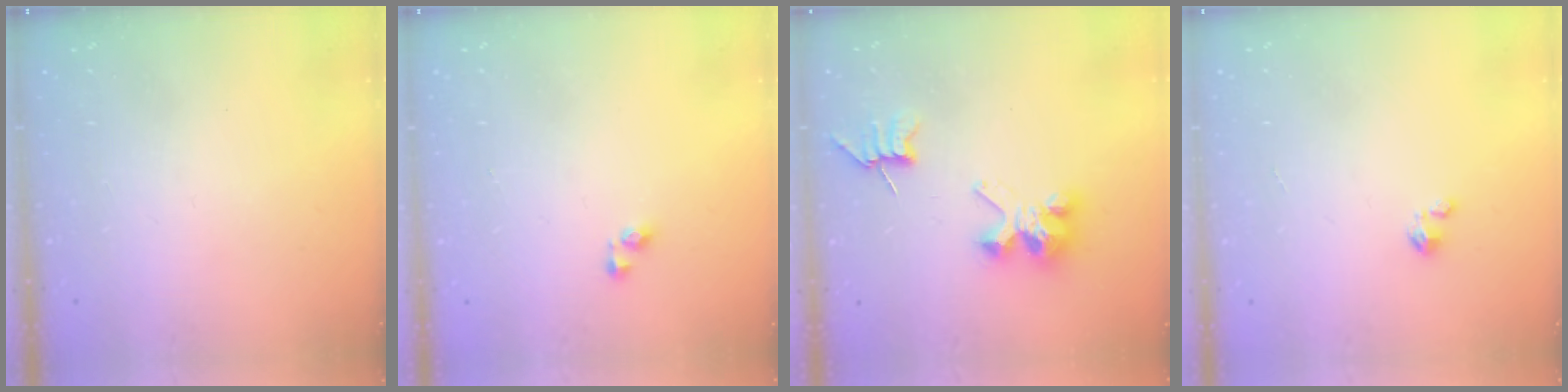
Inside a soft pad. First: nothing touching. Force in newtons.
{"total": 3.1, "press": 3.1, "slide": 0.2}
{"total": 7.8, "press": 7.8, "slide": 0.5}
{"total": 1.5, "press": 1.5, "slide": 0.1}